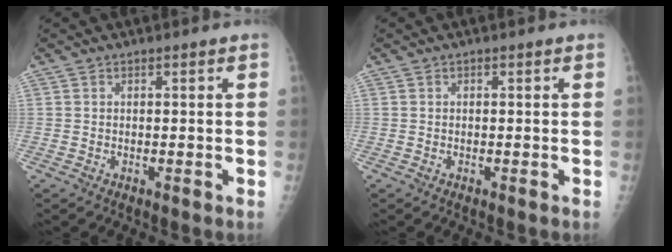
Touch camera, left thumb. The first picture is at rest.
{"total": 0.0}